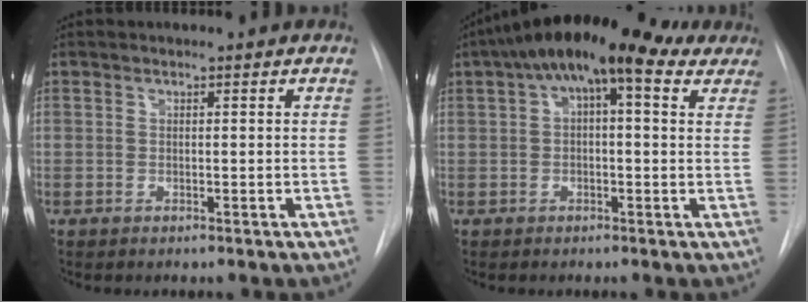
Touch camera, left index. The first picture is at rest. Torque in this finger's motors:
{"motor_torque": [0.00, -2.14, 0.15, 0.21]}